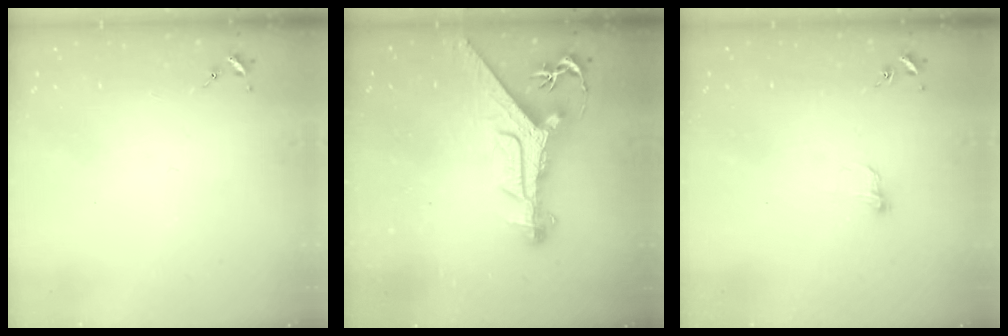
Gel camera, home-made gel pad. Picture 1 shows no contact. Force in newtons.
{"total": 12.1, "press": 12.0, "slide": 1.1}
{"total": 5.3, "press": 5.2, "slide": 0.4}